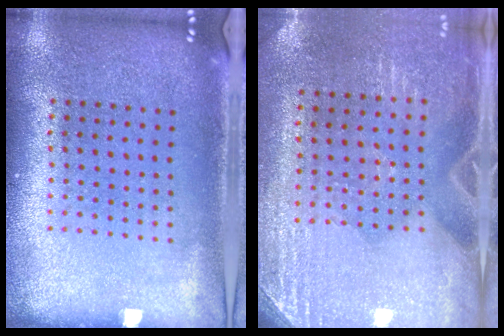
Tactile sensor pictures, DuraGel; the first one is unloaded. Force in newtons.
{"total": 2.8, "press": 2.6, "slide": 1.0}